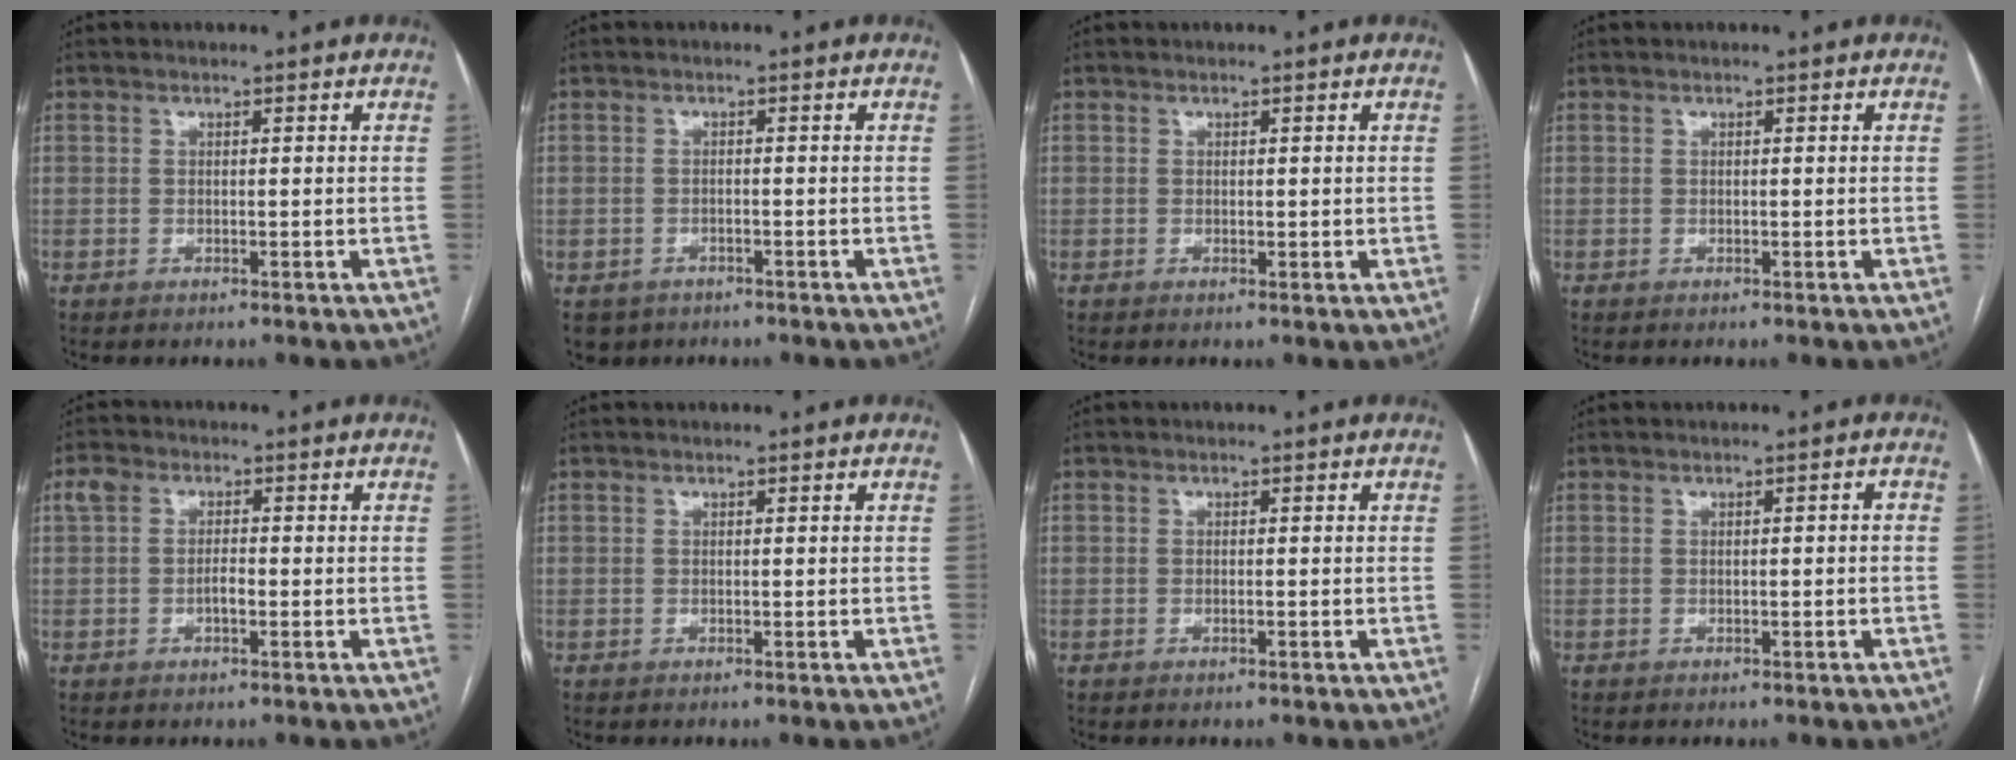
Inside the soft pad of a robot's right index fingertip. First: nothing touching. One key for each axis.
{"total": 3.9, "fx": -2.4, "fy": 3.0, "fz": 0.6, "tx": -0.007, "ty": 0.002, "tz": -0.036}
{"total": 0.7, "fx": 0.3, "fy": 0.5, "fz": 0.4, "tx": -0.003, "ty": -0.001, "tz": 0.005}
{"total": 0.0}
{"total": 3.5, "fx": -0.1, "fy": 2.0, "fz": 2.9, "tx": -0.063, "ty": 0.014, "tz": -0.004}
{"total": 0.0}
{"total": 0.0}
{"total": 0.9, "fx": -0.2, "fy": 0.3, "fz": 0.9, "tx": -0.009, "ty": 0.005, "tz": -0.002}